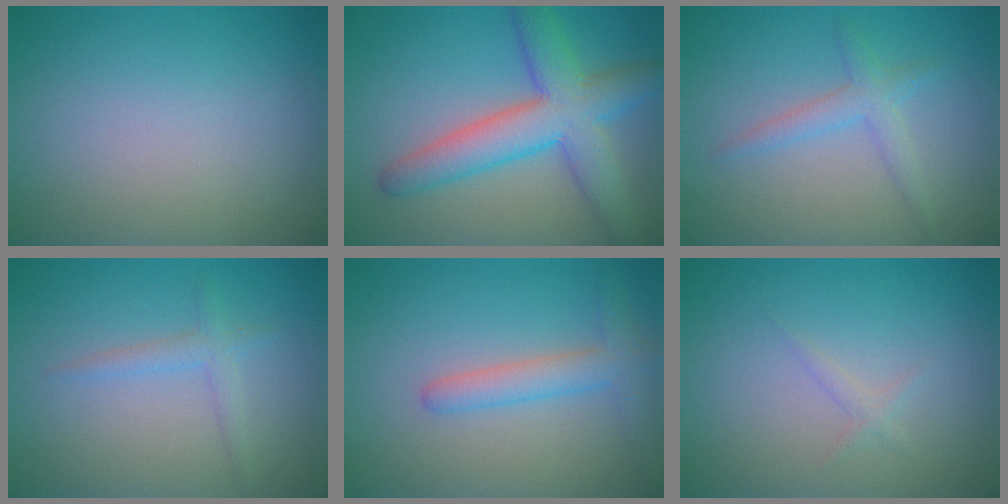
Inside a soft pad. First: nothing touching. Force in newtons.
{"total": 7.3, "press": 7.3, "slide": 0.3}
{"total": 2.2, "press": 2.2, "slide": 0.2}
{"total": 1.5, "press": 1.5, "slide": 0.1}
{"total": 3.0, "press": 3.0, "slide": 0.2}
{"total": 0.8, "press": 0.8, "slide": 0.0}